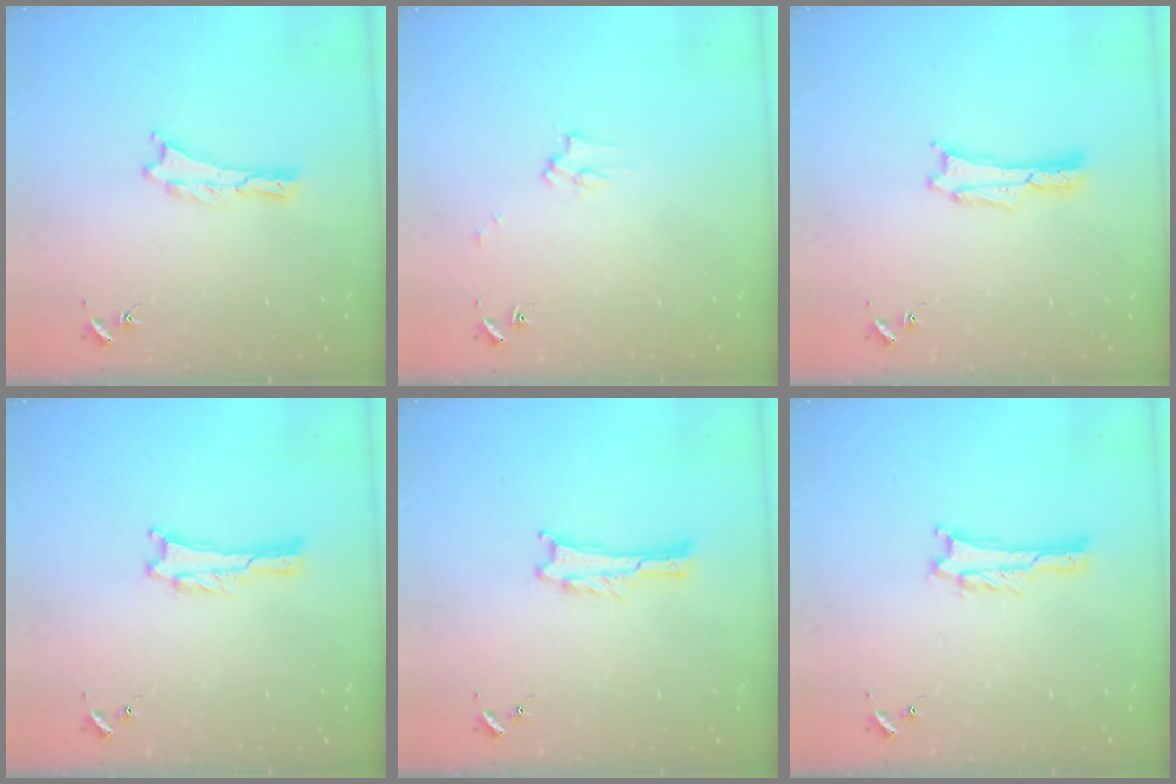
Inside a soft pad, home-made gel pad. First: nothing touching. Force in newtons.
{"total": 2.2, "press": 2.2, "slide": 0.2}
{"total": 0.0}
{"total": 0.5, "press": 0.5, "slide": 0.1}
{"total": 0.0}
{"total": 1.0, "press": 1.0, "slide": 0.1}